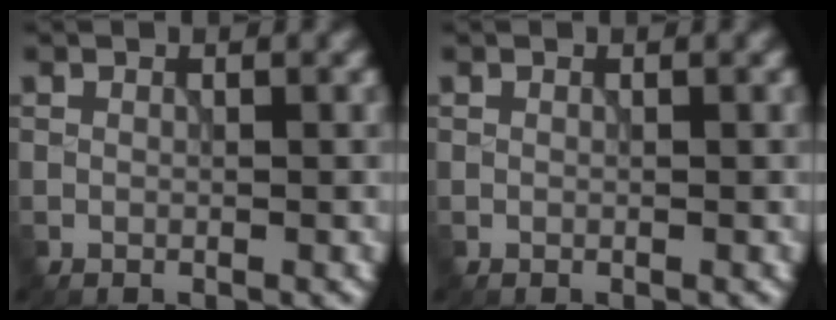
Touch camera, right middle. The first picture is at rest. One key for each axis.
{"total": 0.0}